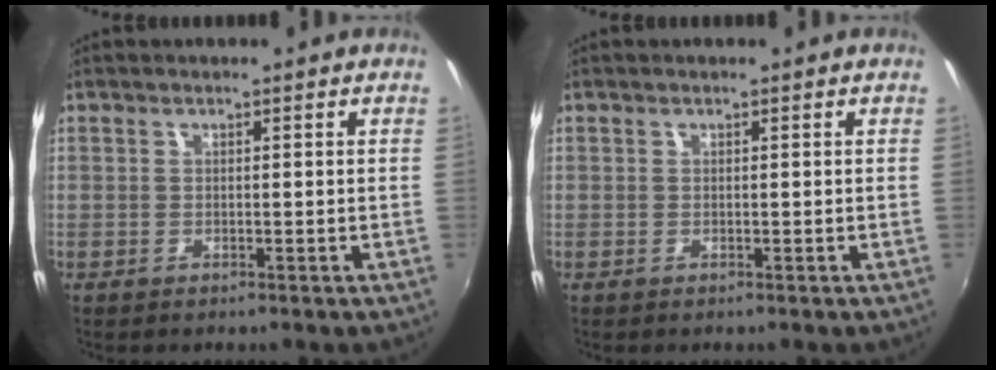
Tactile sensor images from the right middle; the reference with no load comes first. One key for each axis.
{"total": 0.0}